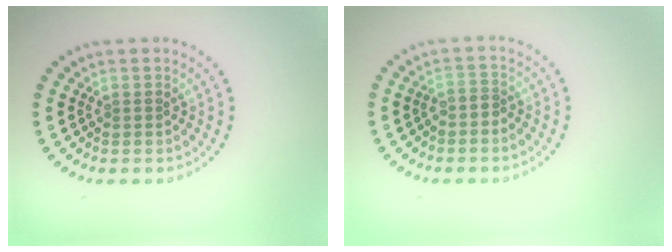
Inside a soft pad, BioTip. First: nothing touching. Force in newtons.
{"total": 1.0, "press": 0.6, "slide": 0.8}